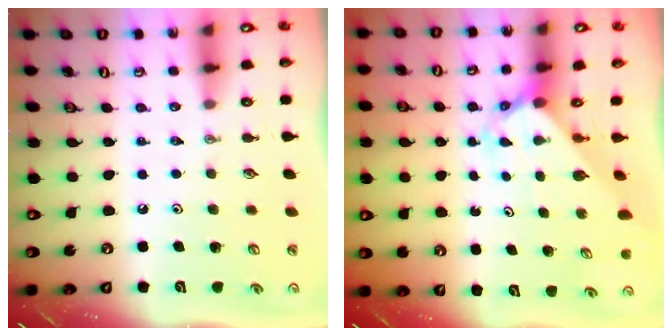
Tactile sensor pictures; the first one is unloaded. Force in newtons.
{"total": 2.2, "press": 2.2, "slide": 0.2}